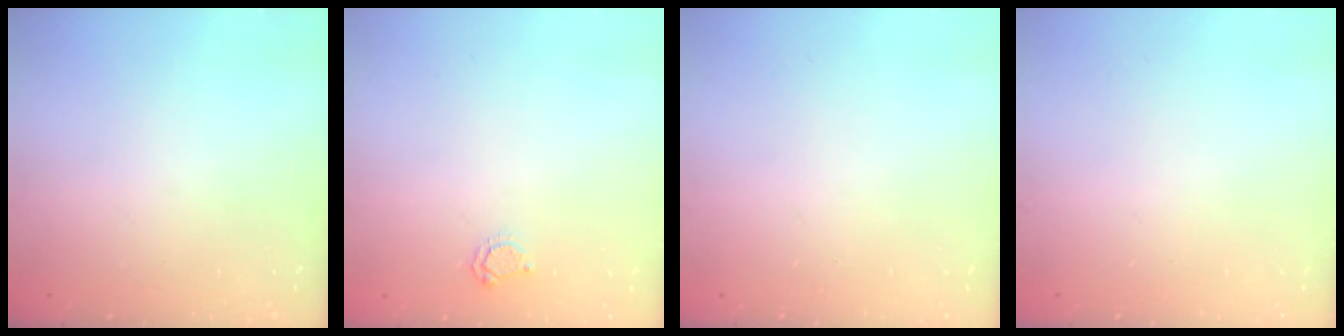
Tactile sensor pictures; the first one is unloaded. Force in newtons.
{"total": 4.4, "press": 4.3, "slide": 0.5}
{"total": 0.0}
{"total": 0.0}